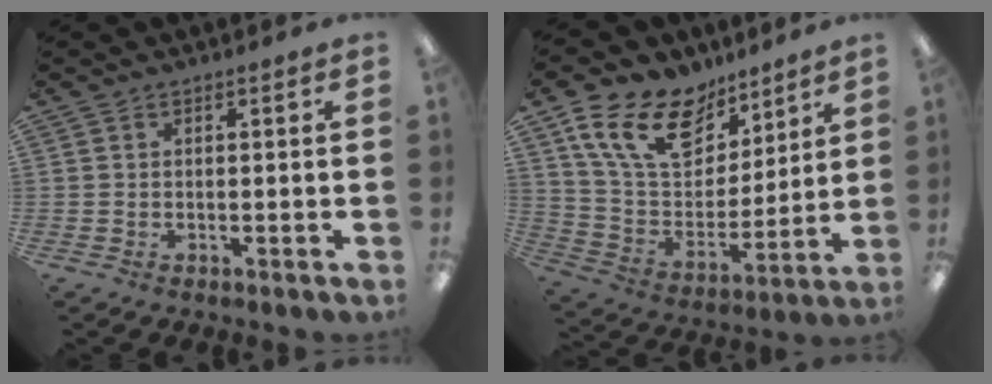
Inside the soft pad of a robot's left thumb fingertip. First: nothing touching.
{"total": 18.9, "force": [11.7, 11.2, 9.7], "torque": [-0.182, -0.048, 0.216]}